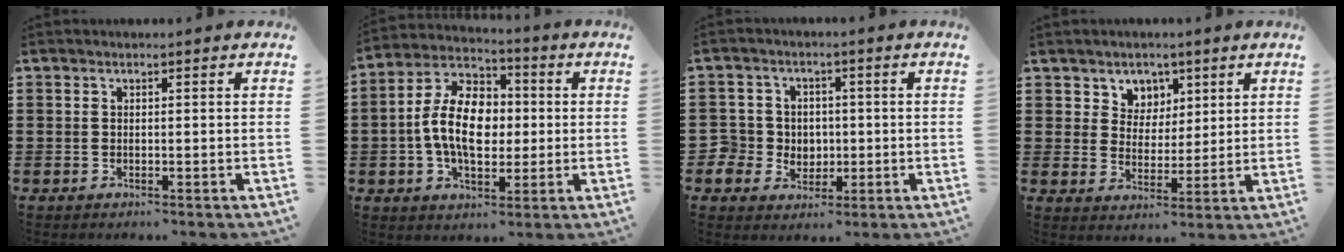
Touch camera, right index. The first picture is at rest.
{"total": 11.0, "force": [-0.6, 7.0, 8.4], "torque": [-0.202, 0.010, -0.019]}
{"total": 4.8, "force": [-0.3, 4.7, 0.7], "torque": [-0.044, 0.012, -0.010]}
{"total": 4.9, "force": [2.9, 3.9, -0.2], "torque": [-0.025, 0.002, 0.052]}